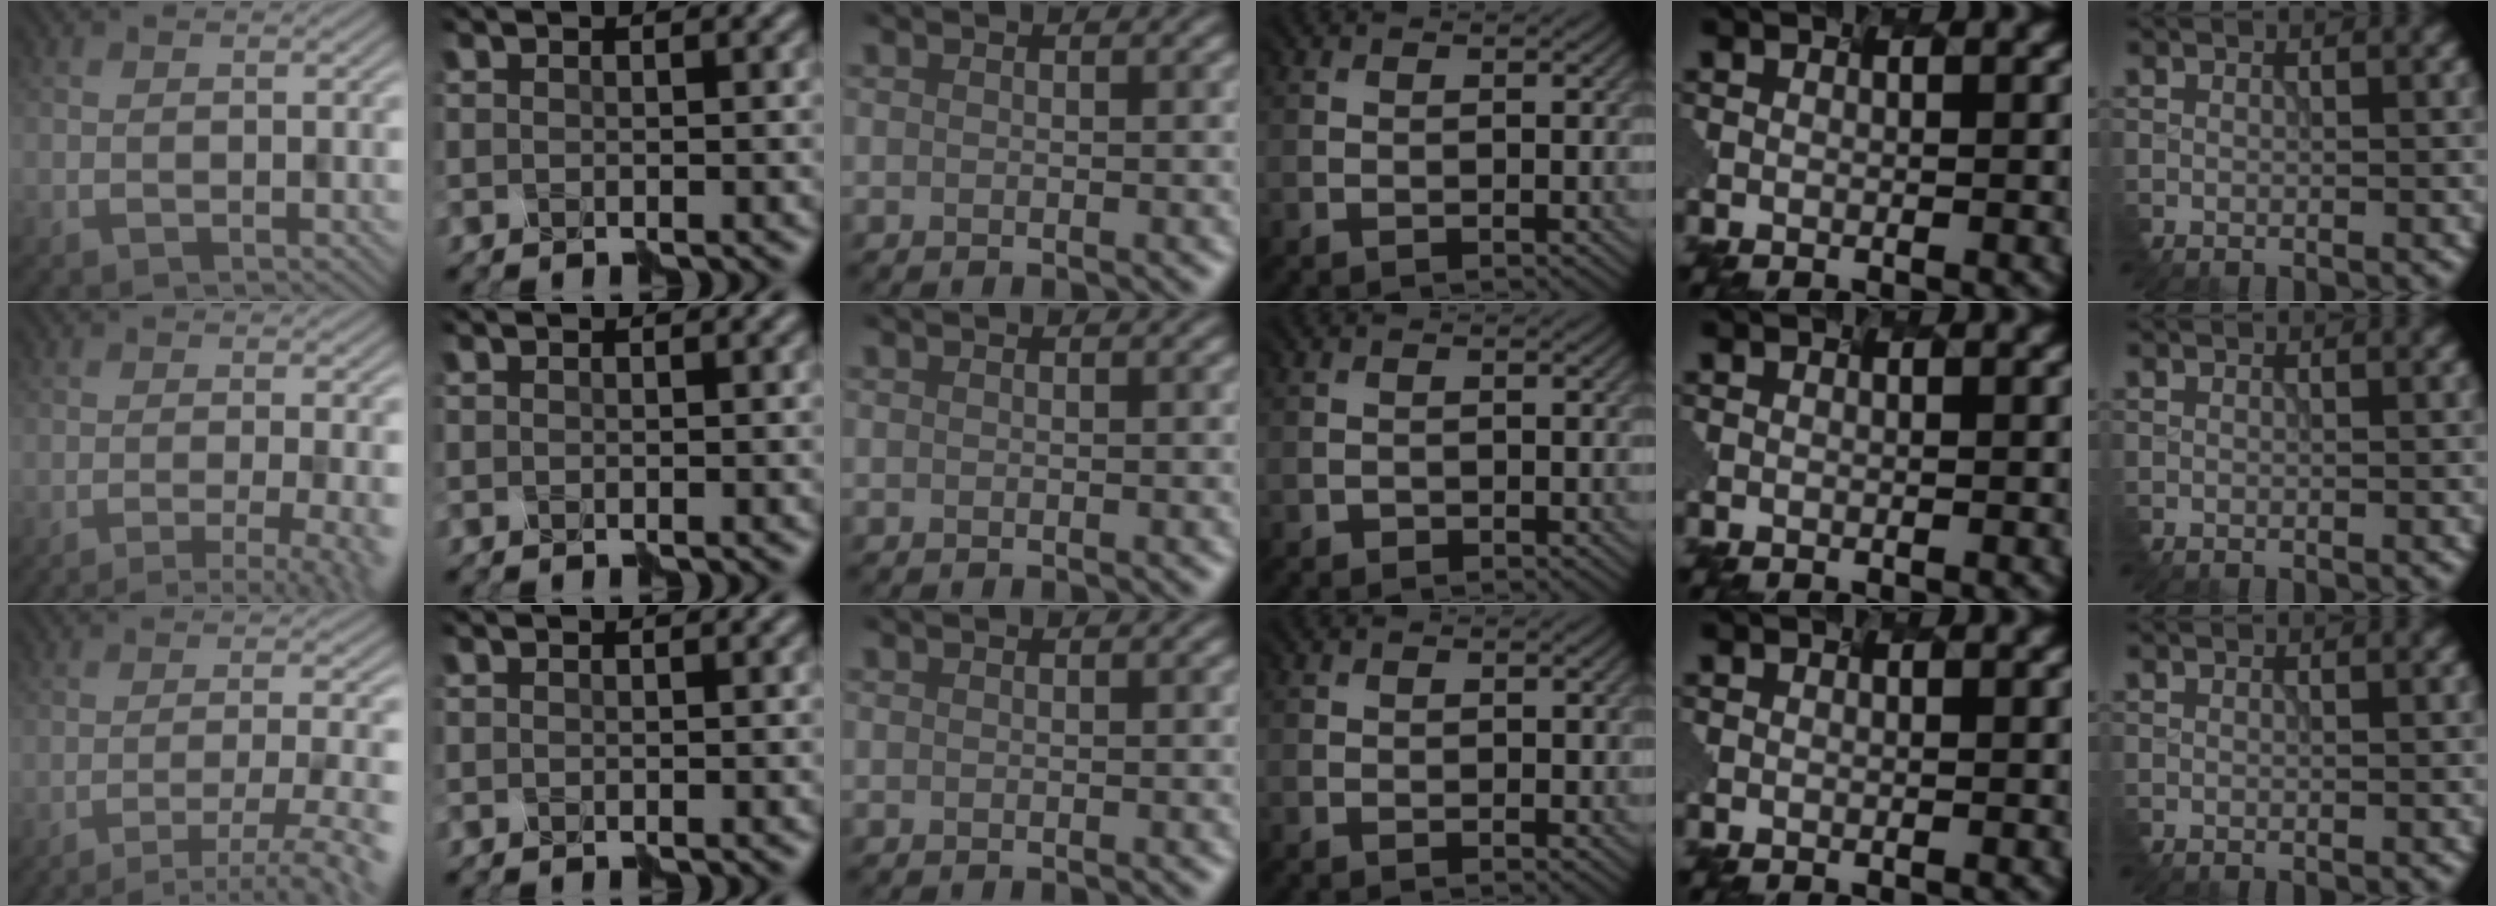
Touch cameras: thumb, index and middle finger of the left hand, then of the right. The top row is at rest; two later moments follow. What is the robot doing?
{"motion": "assemble", "object": "spray bottle"}